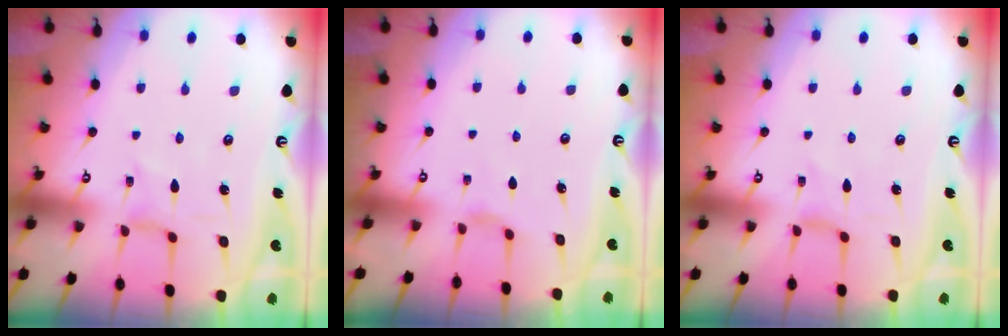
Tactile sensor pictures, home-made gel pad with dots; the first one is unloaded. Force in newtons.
{"total": 0.7, "press": 0.6, "slide": 0.3}
{"total": 0.0}